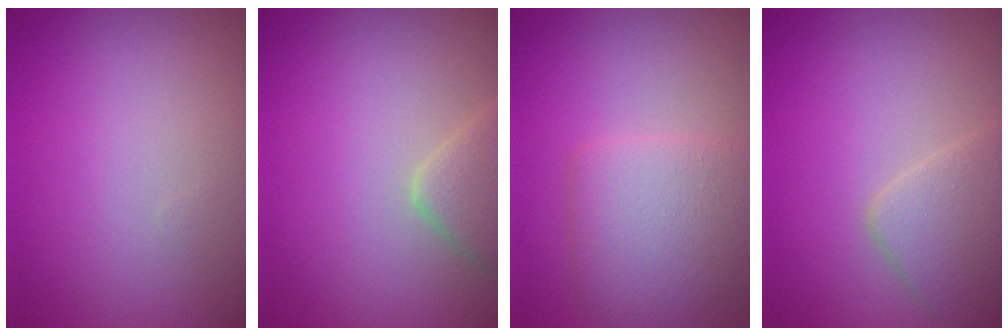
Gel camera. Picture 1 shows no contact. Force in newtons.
{"total": 2.8, "press": 2.8, "slide": 0.1}
{"total": 4.9, "press": 4.9, "slide": 0.4}
{"total": 3.4, "press": 3.4, "slide": 0.4}